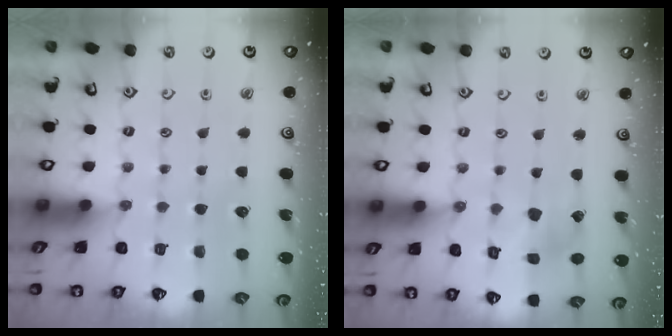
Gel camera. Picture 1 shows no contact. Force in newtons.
{"total": 5.0, "press": 5.0, "slide": 0.5}